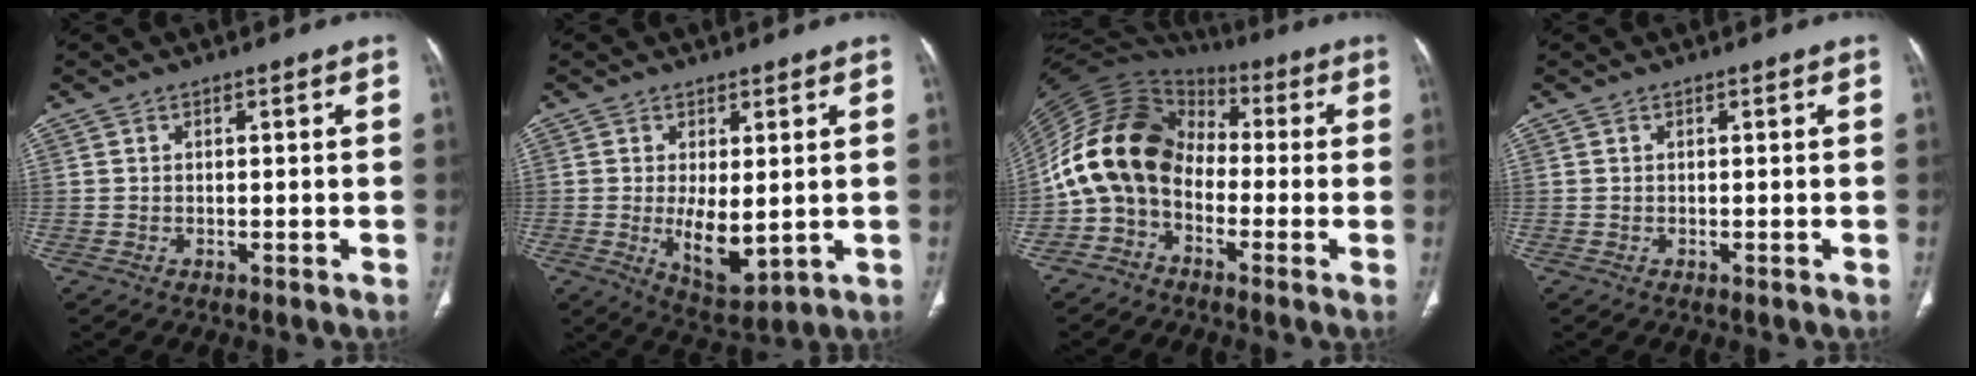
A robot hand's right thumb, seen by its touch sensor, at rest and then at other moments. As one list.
[{"total": 8.0, "force": [-0.4, 3.7, 7.1], "torque": [-0.105, -0.023, 0.010]}, {"total": 14.3, "force": [-2.5, 10.8, 9.0], "torque": [-0.158, 0.061, -0.062]}, {"total": 0.0}]